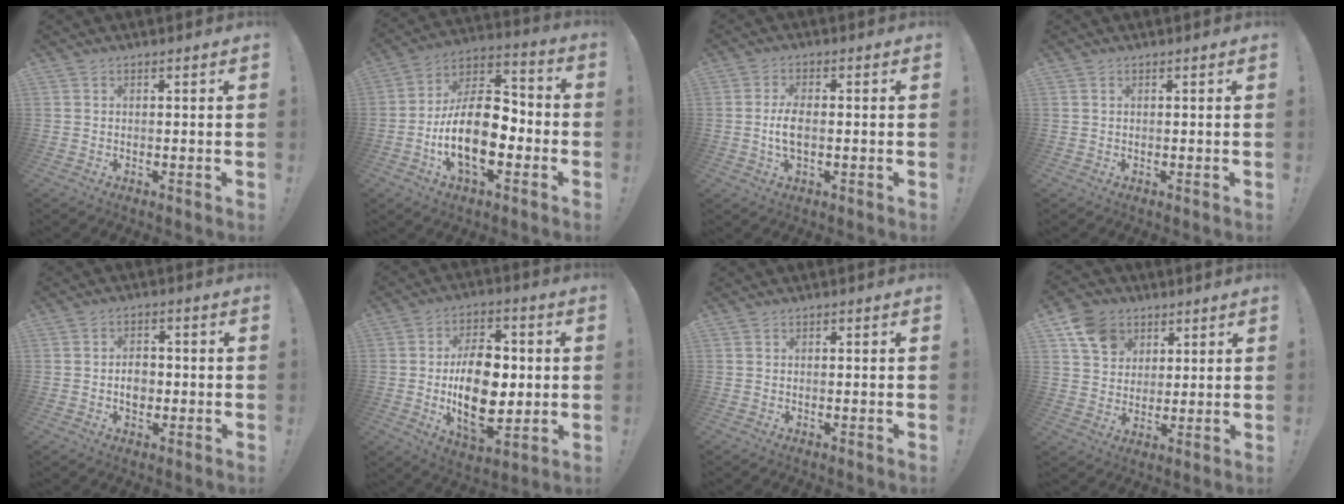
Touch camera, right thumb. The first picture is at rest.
{"total": 19.4, "force": [-4.8, 10.3, 15.8], "torque": [-0.289, 0.011, -0.079]}
{"total": 5.6, "force": [-0.6, 2.3, 5.1], "torque": [-0.102, -0.004, -0.013]}
{"total": 0.0}
{"total": 4.8, "force": [-0.9, 3.7, 3.0], "torque": [-0.033, 0.001, -0.017]}
{"total": 19.1, "force": [-0.6, 11.4, 15.3], "torque": [-0.256, -0.009, -0.010]}
{"total": 0.0}
{"total": 11.1, "force": [5.6, 8.6, 4.1], "torque": [-0.065, -0.024, 0.113]}